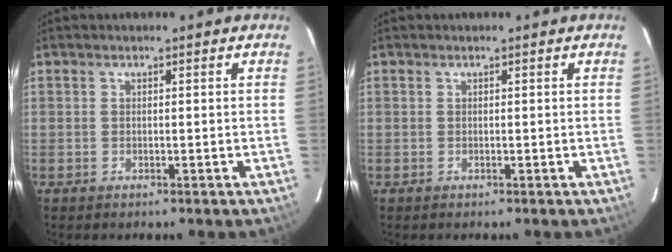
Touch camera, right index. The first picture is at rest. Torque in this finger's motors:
{"motor_torque": [0.09, 0.05, -0.03, 0.01]}